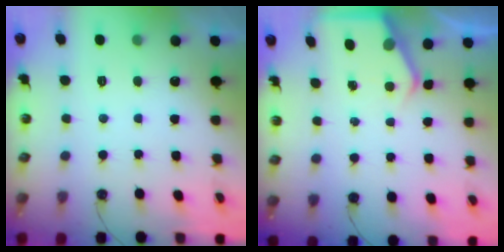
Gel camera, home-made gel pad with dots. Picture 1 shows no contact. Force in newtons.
{"total": 4.7, "press": 4.7, "slide": 0.4}